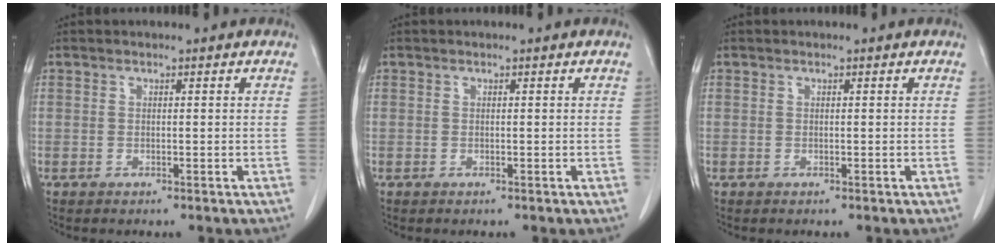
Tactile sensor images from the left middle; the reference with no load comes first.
{"total": 0.0}
{"total": 0.0}